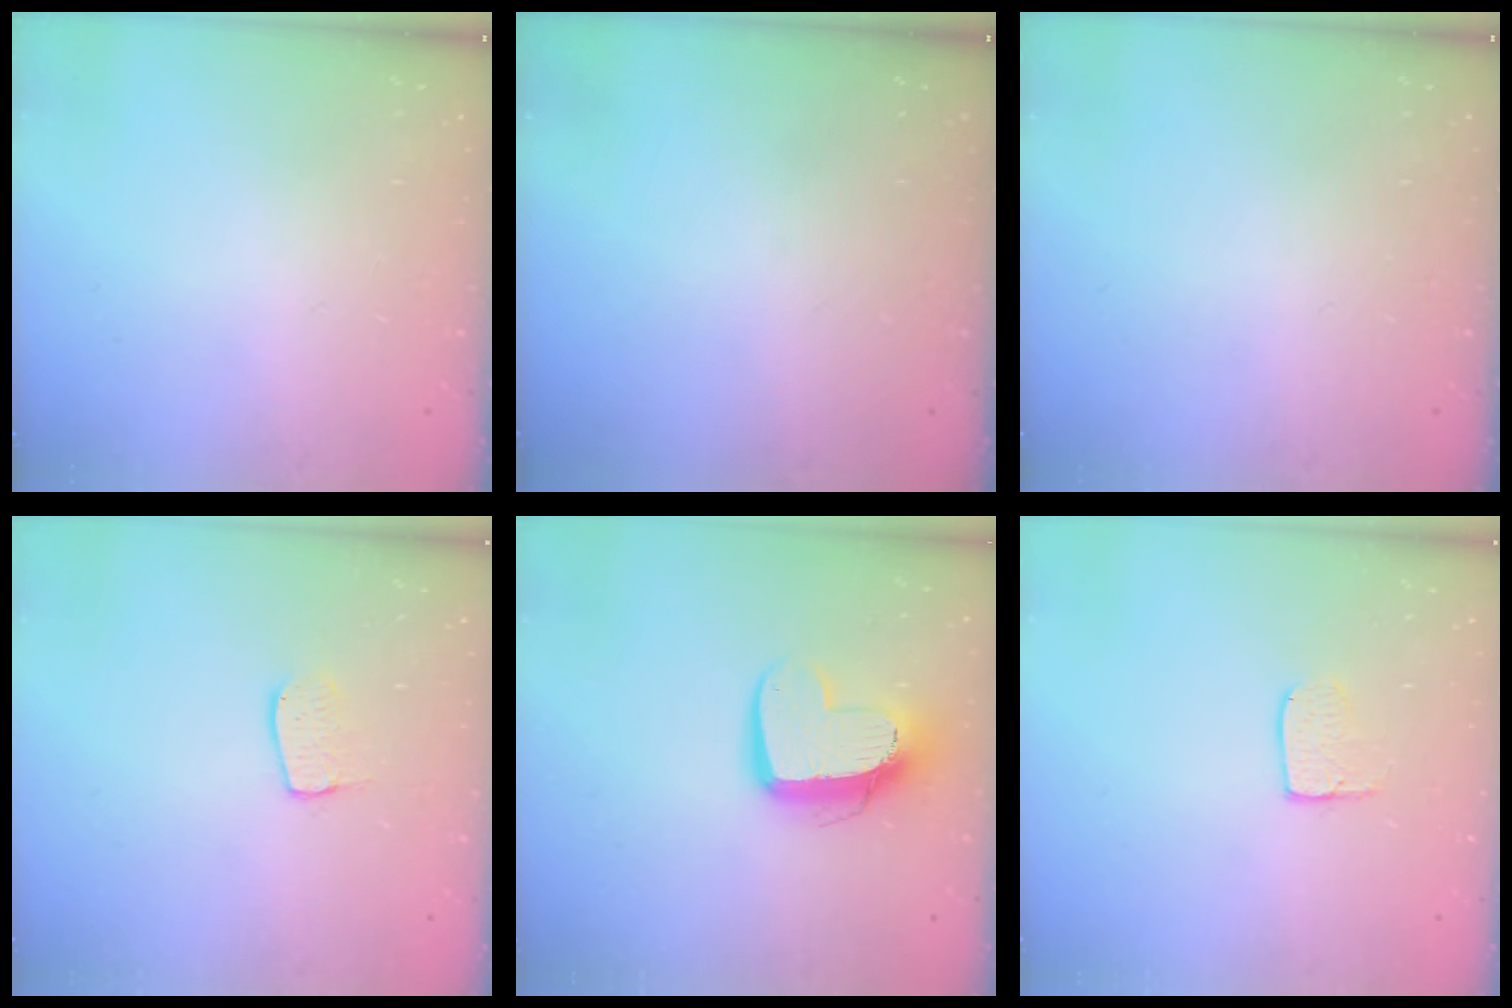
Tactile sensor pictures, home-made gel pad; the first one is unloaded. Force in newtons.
{"total": 0.0}
{"total": 0.0}
{"total": 6.5, "press": 6.5, "slide": 0.4}
{"total": 12.1, "press": 12.0, "slide": 1.2}
{"total": 5.2, "press": 5.2, "slide": 0.3}